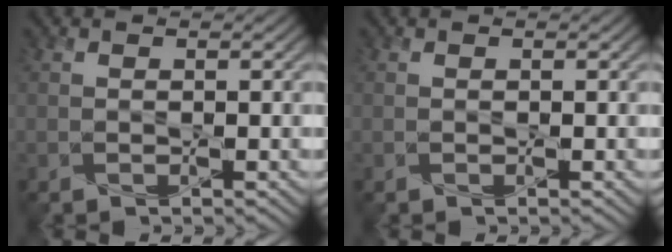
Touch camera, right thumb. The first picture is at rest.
{"total": 0.0}